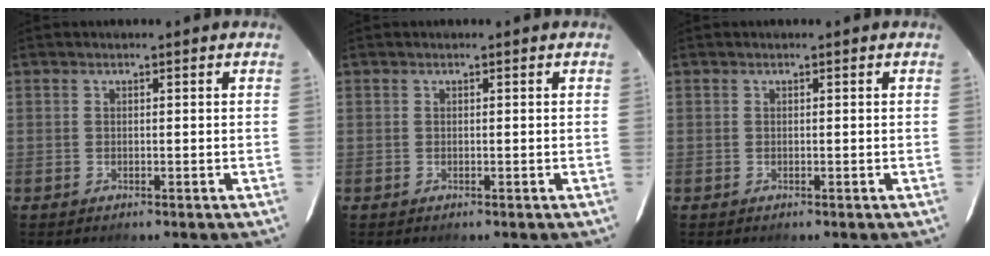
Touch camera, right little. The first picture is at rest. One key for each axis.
{"total": 0.0}
{"total": 0.0}